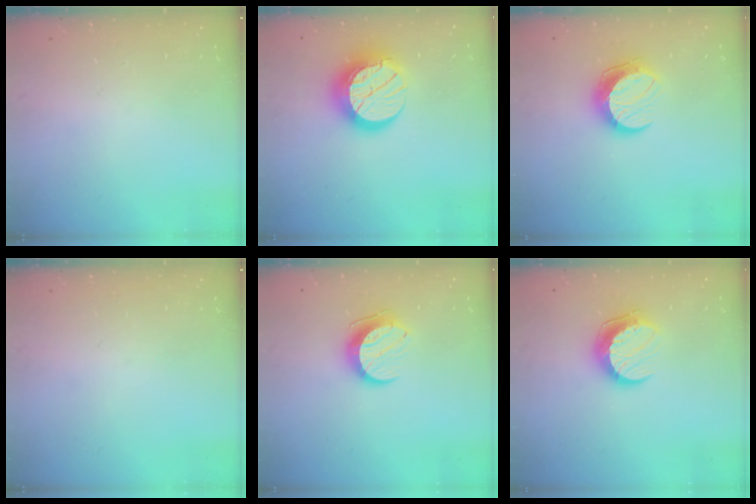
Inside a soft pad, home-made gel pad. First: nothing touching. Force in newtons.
{"total": 14.8, "press": 14.8, "slide": 1.2}
{"total": 10.4, "press": 10.4, "slide": 0.1}
{"total": 0.0}
{"total": 9.6, "press": 9.6, "slide": 0.3}
{"total": 10.4, "press": 10.3, "slide": 1.1}